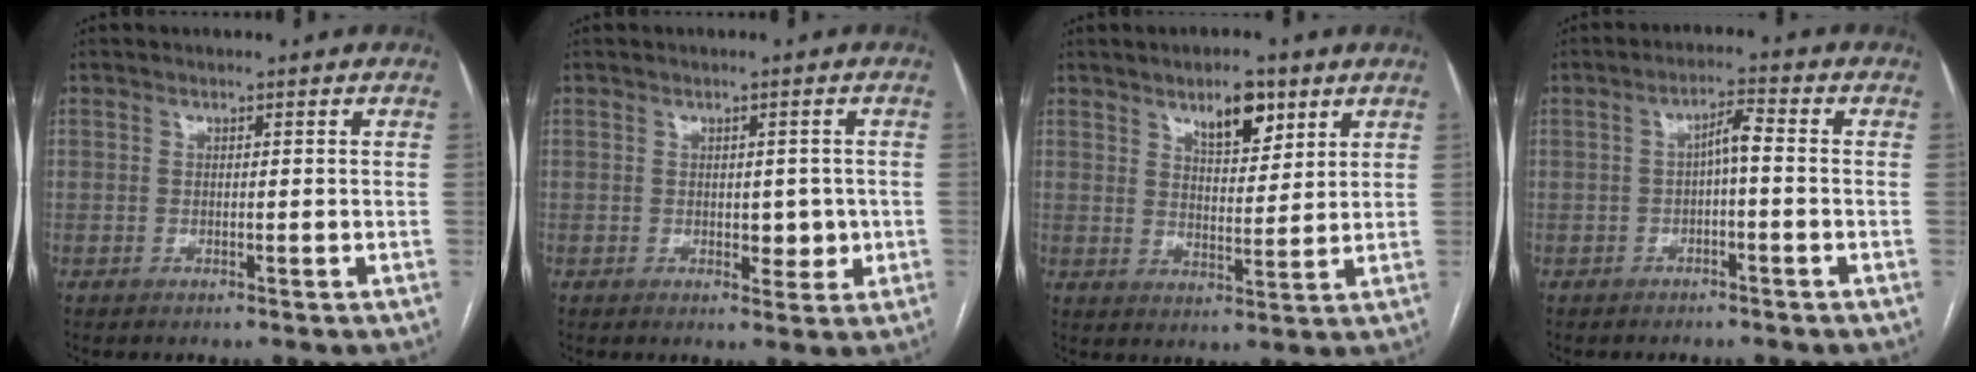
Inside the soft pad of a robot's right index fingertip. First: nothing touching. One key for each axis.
{"total": 3.7, "fx": -0.2, "fy": 2.2, "fz": 2.9, "tx": -0.031, "ty": 0.004, "tz": 0.005}
{"total": 6.9, "fx": 4.3, "fy": 2.6, "fz": 4.8, "tx": -0.078, "ty": 0.000, "tz": 0.070}
{"total": 3.3, "fx": -0.4, "fy": 0.6, "fz": 3.2, "tx": -0.056, "ty": 0.015, "tz": -0.005}